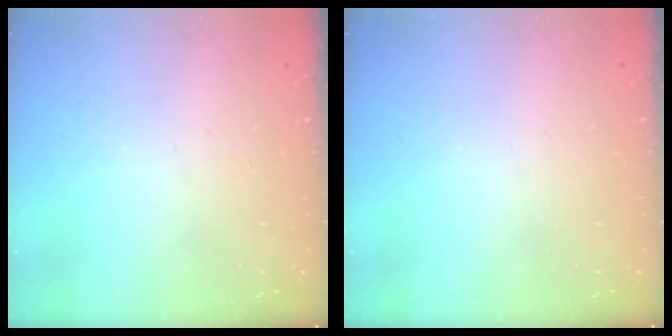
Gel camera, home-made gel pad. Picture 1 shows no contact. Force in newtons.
{"total": 0.0}